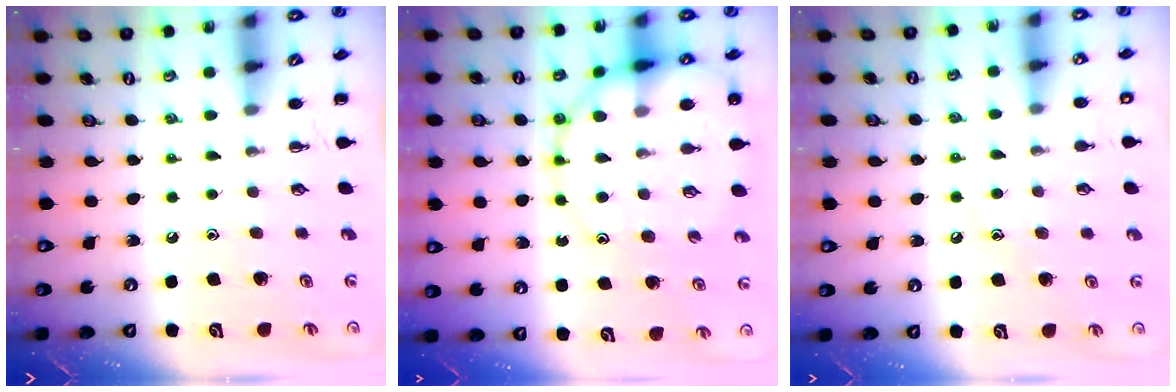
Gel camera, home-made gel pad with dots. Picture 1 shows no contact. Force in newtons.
{"total": 15.1, "press": 14.8, "slide": 3.0}
{"total": 7.2, "press": 7.0, "slide": 1.7}